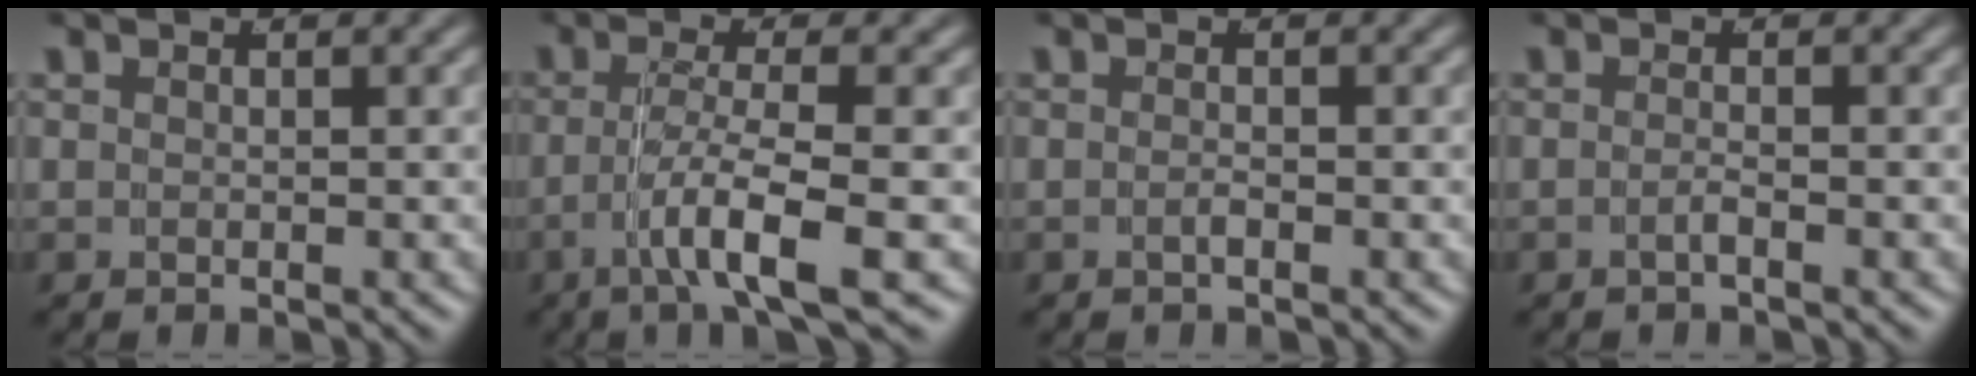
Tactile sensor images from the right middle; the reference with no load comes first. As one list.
[{"total": 5.0, "force": [-2.3, 0.2, 4.4], "torque": [-0.082, -0.013, -0.031]}, {"total": 0.8, "force": [-0.7, 0.0, 0.4], "torque": [-0.011, -0.002, -0.012]}, {"total": 1.2, "force": [-1.0, -0.4, 0.6], "torque": [-0.012, -0.004, -0.018]}]